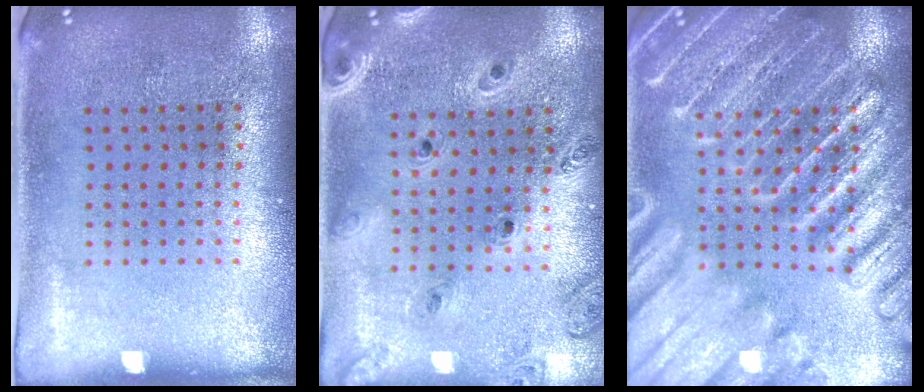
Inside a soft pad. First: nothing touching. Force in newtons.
{"total": 1.4, "press": 1.3, "slide": 0.2}
{"total": 6.2, "press": 6.1, "slide": 0.8}